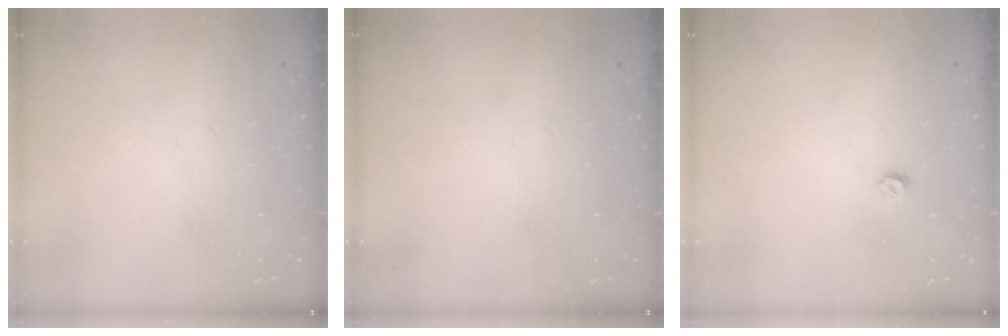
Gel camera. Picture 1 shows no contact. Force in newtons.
{"total": 0.0}
{"total": 3.2, "press": 3.2, "slide": 0.3}